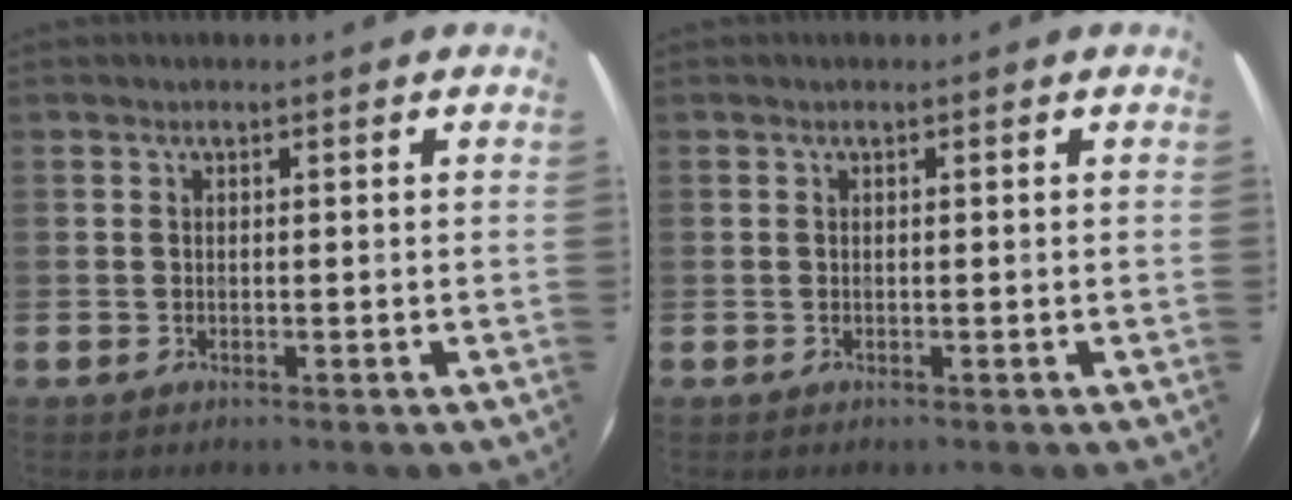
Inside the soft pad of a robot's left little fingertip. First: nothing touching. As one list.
[{"total": 0.0}]